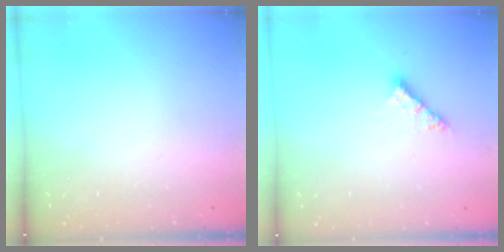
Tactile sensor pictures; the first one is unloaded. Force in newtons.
{"total": 5.3, "press": 5.3, "slide": 0.6}